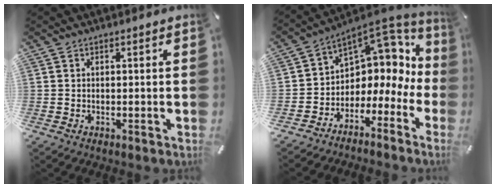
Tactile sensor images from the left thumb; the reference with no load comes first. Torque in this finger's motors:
{"motor_torque": [0.37, 0.51, 0.66, 0.66, 0.05]}